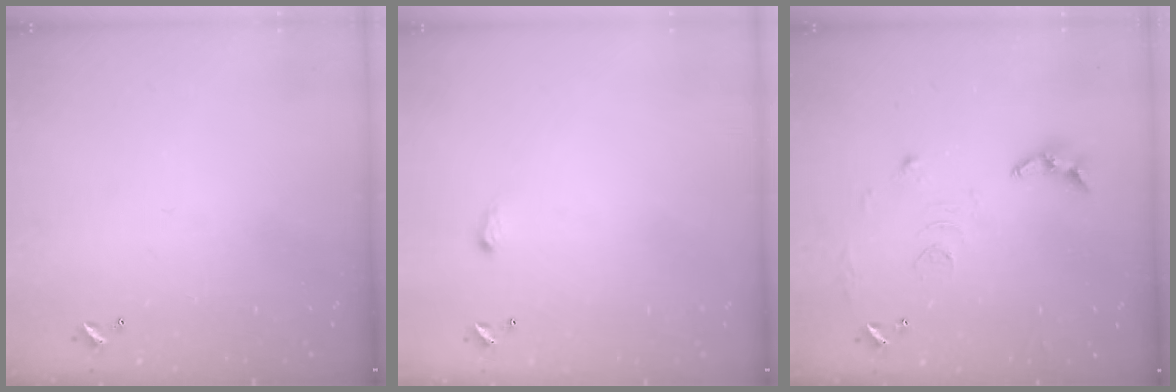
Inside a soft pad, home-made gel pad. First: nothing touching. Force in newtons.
{"total": 1.3, "press": 1.3, "slide": 0.2}
{"total": 11.1, "press": 11.0, "slide": 1.0}